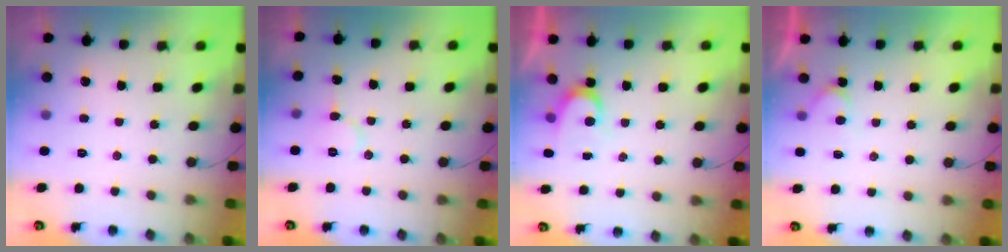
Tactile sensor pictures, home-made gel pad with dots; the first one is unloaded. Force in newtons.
{"total": 6.6, "press": 6.5, "slide": 0.5}
{"total": 3.4, "press": 3.3, "slide": 0.4}
{"total": 3.9, "press": 3.9, "slide": 0.2}